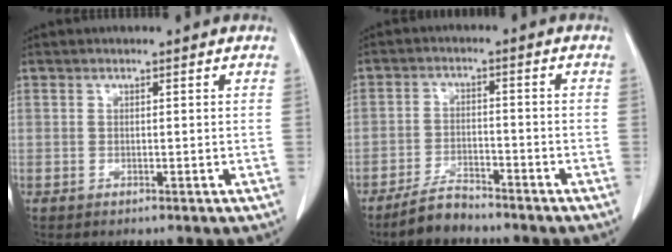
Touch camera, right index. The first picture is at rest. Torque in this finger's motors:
{"motor_torque": [-0.49, -0.40, -0.25, -0.11]}